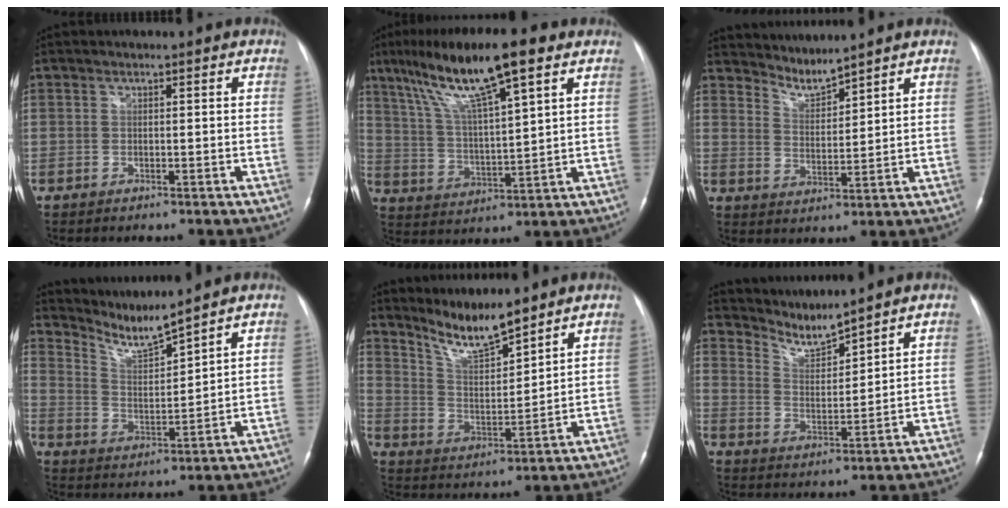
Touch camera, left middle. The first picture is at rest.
{"total": 16.0, "force": [9.3, 1.5, 12.9], "torque": [-0.235, 0.025, 0.163]}
{"total": 4.2, "force": [4.1, -0.4, 0.1], "torque": [-0.007, -0.006, 0.085]}
{"total": 6.1, "force": [5.9, -1.4, 0.9], "torque": [-0.028, -0.019, 0.124]}
{"total": 8.6, "force": [7.6, 0.7, 3.9], "torque": [-0.083, -0.010, 0.149]}
{"total": 5.2, "force": [5.1, -0.6, 0.3], "torque": [-0.014, -0.011, 0.109]}